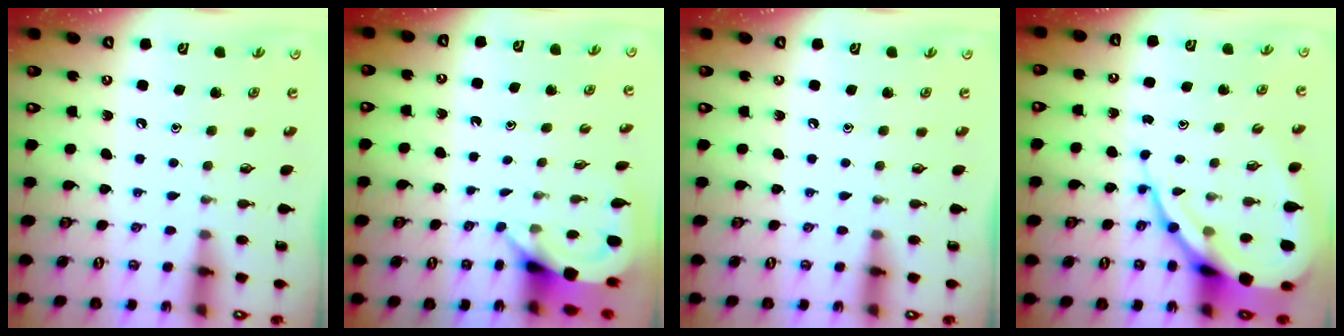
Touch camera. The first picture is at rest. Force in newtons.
{"total": 3.9, "press": 3.9, "slide": 0.3}
{"total": 0.0}
{"total": 15.2, "press": 15.1, "slide": 1.5}